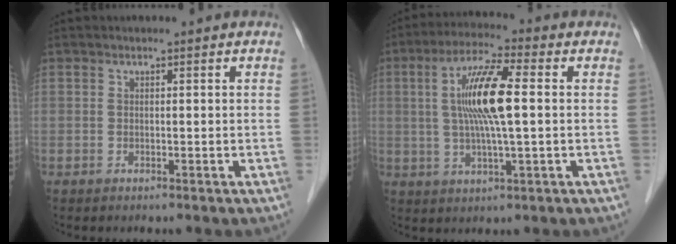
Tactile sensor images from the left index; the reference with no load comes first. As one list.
[{"total": 10.4, "force": [1.0, 1.1, 10.3], "torque": [-0.206, 0.006, 0.015]}]